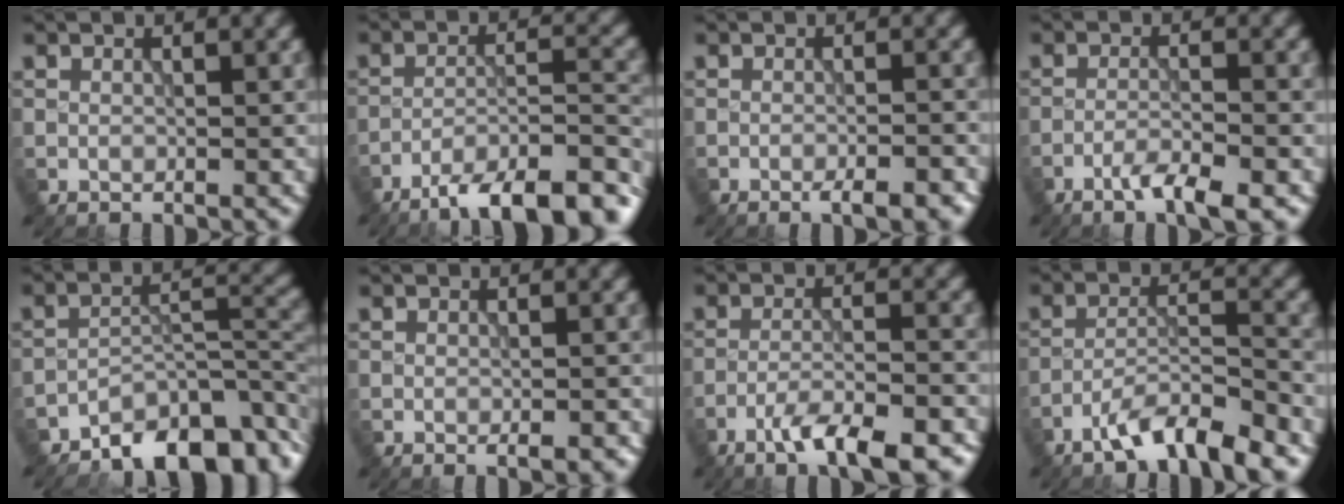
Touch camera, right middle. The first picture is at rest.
{"total": 11.5, "force": [-9.2, 2.8, 6.3], "torque": [-0.086, 0.001, -0.134]}
{"total": 3.0, "force": [-1.9, 0.5, 2.2], "torque": [-0.036, 0.005, -0.030]}
{"total": 3.3, "force": [-2.2, 0.3, 2.4], "torque": [-0.043, 0.002, -0.047]}
{"total": 7.8, "force": [-6.0, 2.8, 4.1], "torque": [-0.048, 0.001, -0.107]}
{"total": 1.5, "force": [-0.8, 0.2, 1.3], "torque": [-0.015, -0.003, -0.010]}
{"total": 7.4, "force": [-5.0, 1.6, 5.2], "torque": [-0.087, 0.003, -0.081]}
{"total": 6.1, "force": [-4.6, 1.0, 3.9], "torque": [-0.065, 0.005, -0.086]}